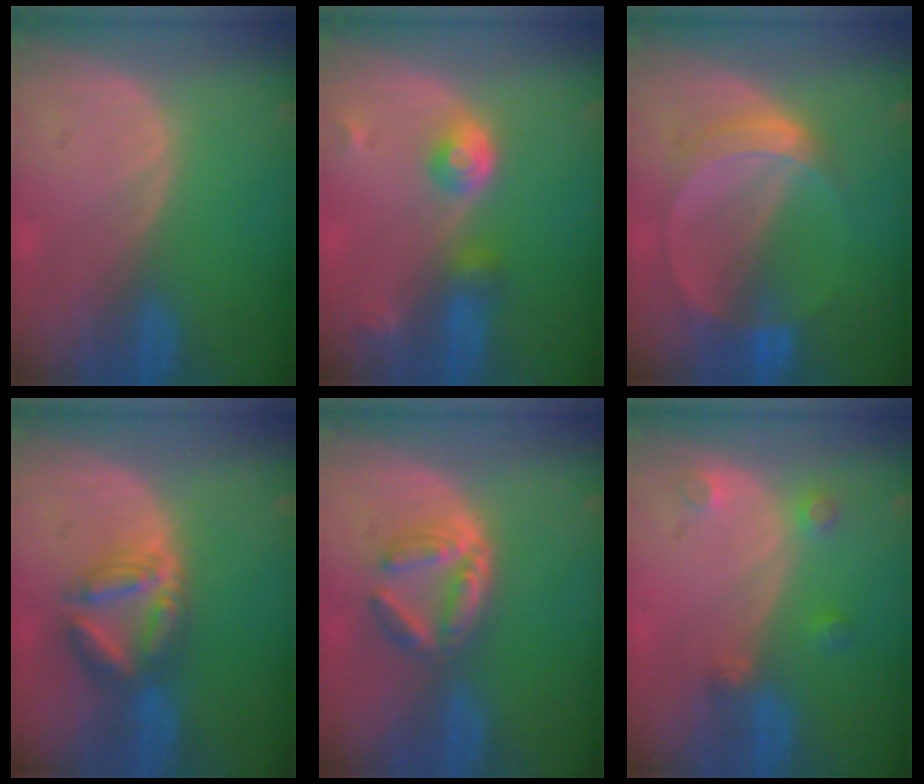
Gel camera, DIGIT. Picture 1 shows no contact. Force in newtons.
{"total": 4.3, "press": 4.3, "slide": 0.3}
{"total": 5.8, "press": 5.3, "slide": 2.3}
{"total": 6.2, "press": 6.2, "slide": 0.4}
{"total": 5.8, "press": 5.3, "slide": 2.4}
{"total": 3.0, "press": 2.8, "slide": 1.1}